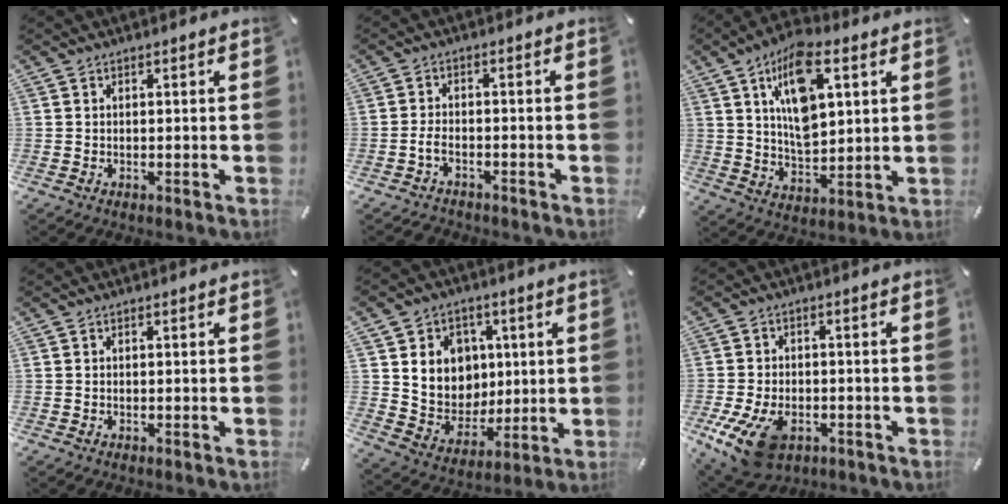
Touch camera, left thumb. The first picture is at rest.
{"total": 3.1, "force": [-2.0, 1.6, 1.8], "torque": [-0.047, 0.006, -0.041]}
{"total": 15.0, "force": [6.3, 8.0, 11.0], "torque": [-0.195, -0.012, 0.109]}
{"total": 0.0}
{"total": 11.0, "force": [2.8, 10.4, 2.3], "torque": [-0.039, -0.027, 0.063]}
{"total": 11.4, "force": [-5.2, 7.5, 7.0], "torque": [-0.143, 0.017, -0.090]}